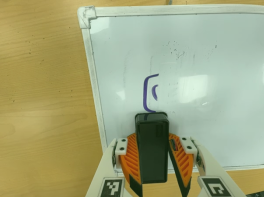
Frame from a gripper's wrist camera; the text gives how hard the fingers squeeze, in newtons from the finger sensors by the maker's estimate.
{"total": 8.8, "left": 8.9, "right": 8.6}